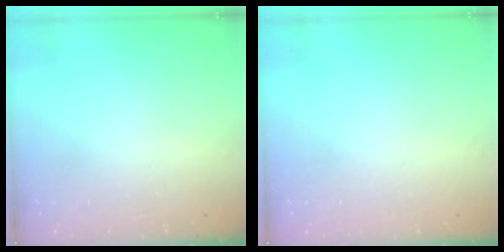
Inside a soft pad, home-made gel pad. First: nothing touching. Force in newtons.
{"total": 0.0}